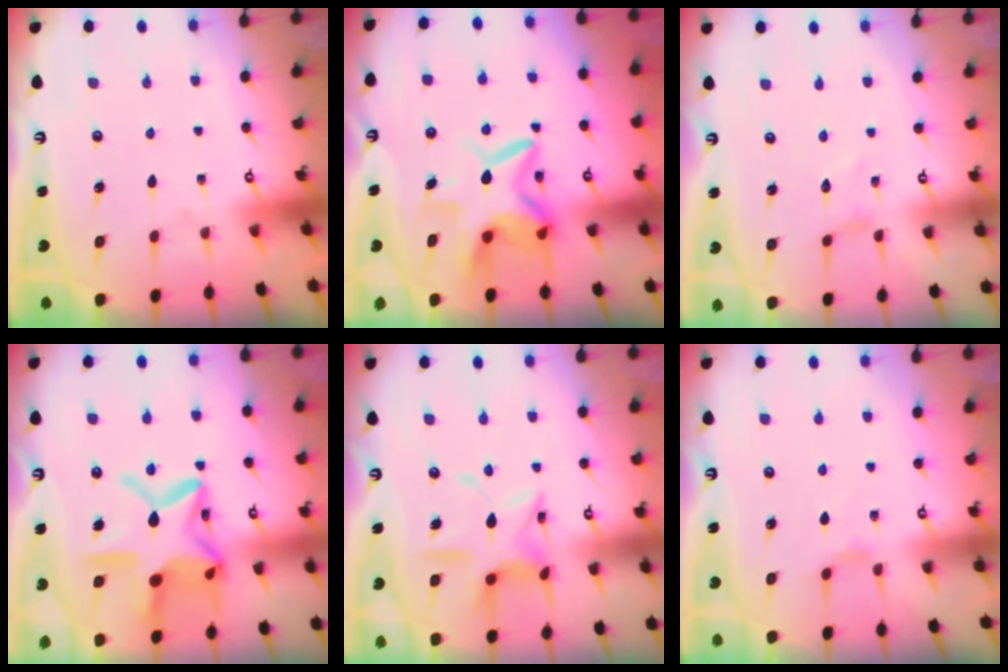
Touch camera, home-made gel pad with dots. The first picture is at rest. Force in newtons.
{"total": 10.1, "press": 10.0, "slide": 1.0}
{"total": 0.0}
{"total": 20.0, "press": 20.0, "slide": 1.5}
{"total": 12.7, "press": 12.7, "slide": 1.1}
{"total": 2.2, "press": 2.2, "slide": 0.4}